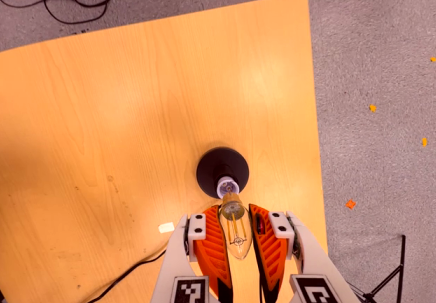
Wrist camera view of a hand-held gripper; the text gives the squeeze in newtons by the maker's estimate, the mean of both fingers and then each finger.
{"total": 19.4, "left": 21.9, "right": 16.9}